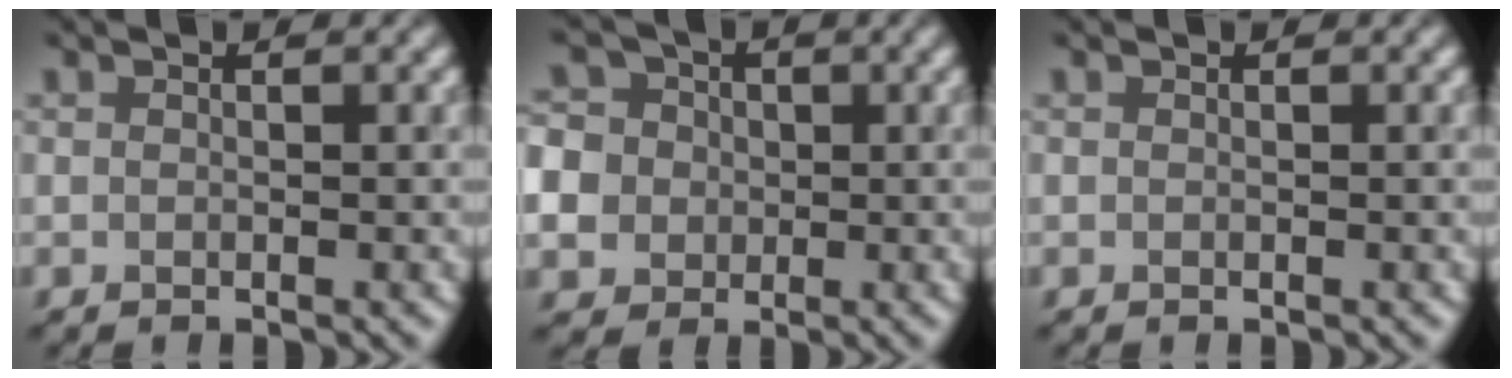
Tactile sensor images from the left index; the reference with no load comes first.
{"total": 8.3, "force": [-1.3, 7.8, 2.5], "torque": [-0.066, 0.006, -0.057]}
{"total": 0.0}